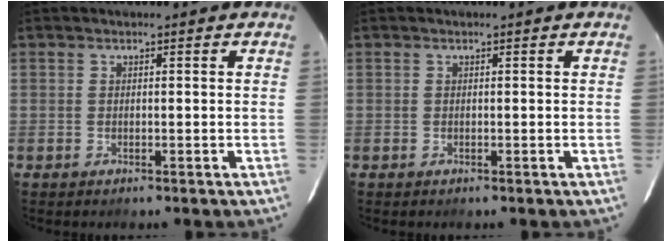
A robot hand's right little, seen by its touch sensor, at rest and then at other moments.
{"total": 0.0}